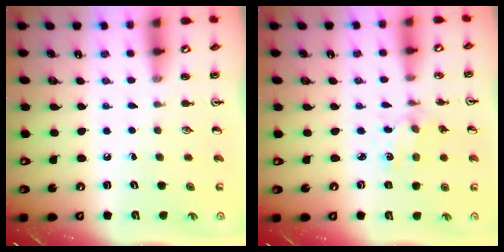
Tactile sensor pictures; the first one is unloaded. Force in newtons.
{"total": 2.1, "press": 2.1, "slide": 0.4}